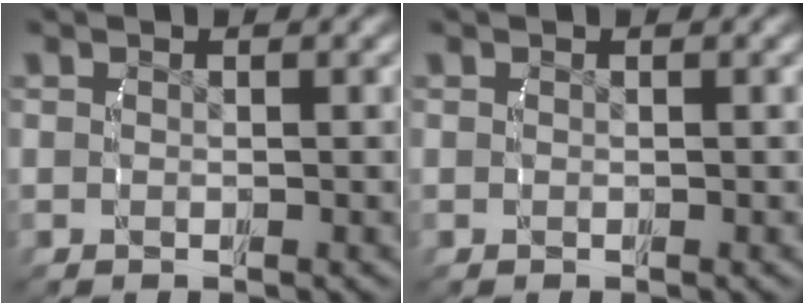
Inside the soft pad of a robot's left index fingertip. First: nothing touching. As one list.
[{"total": 0.0}]